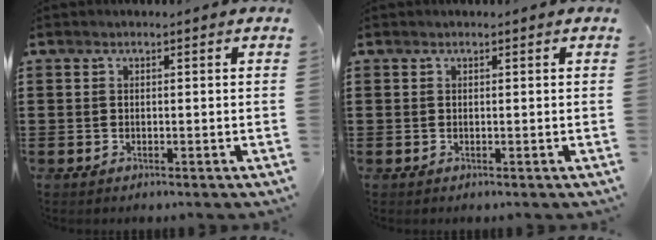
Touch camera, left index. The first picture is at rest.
{"total": 0.0}